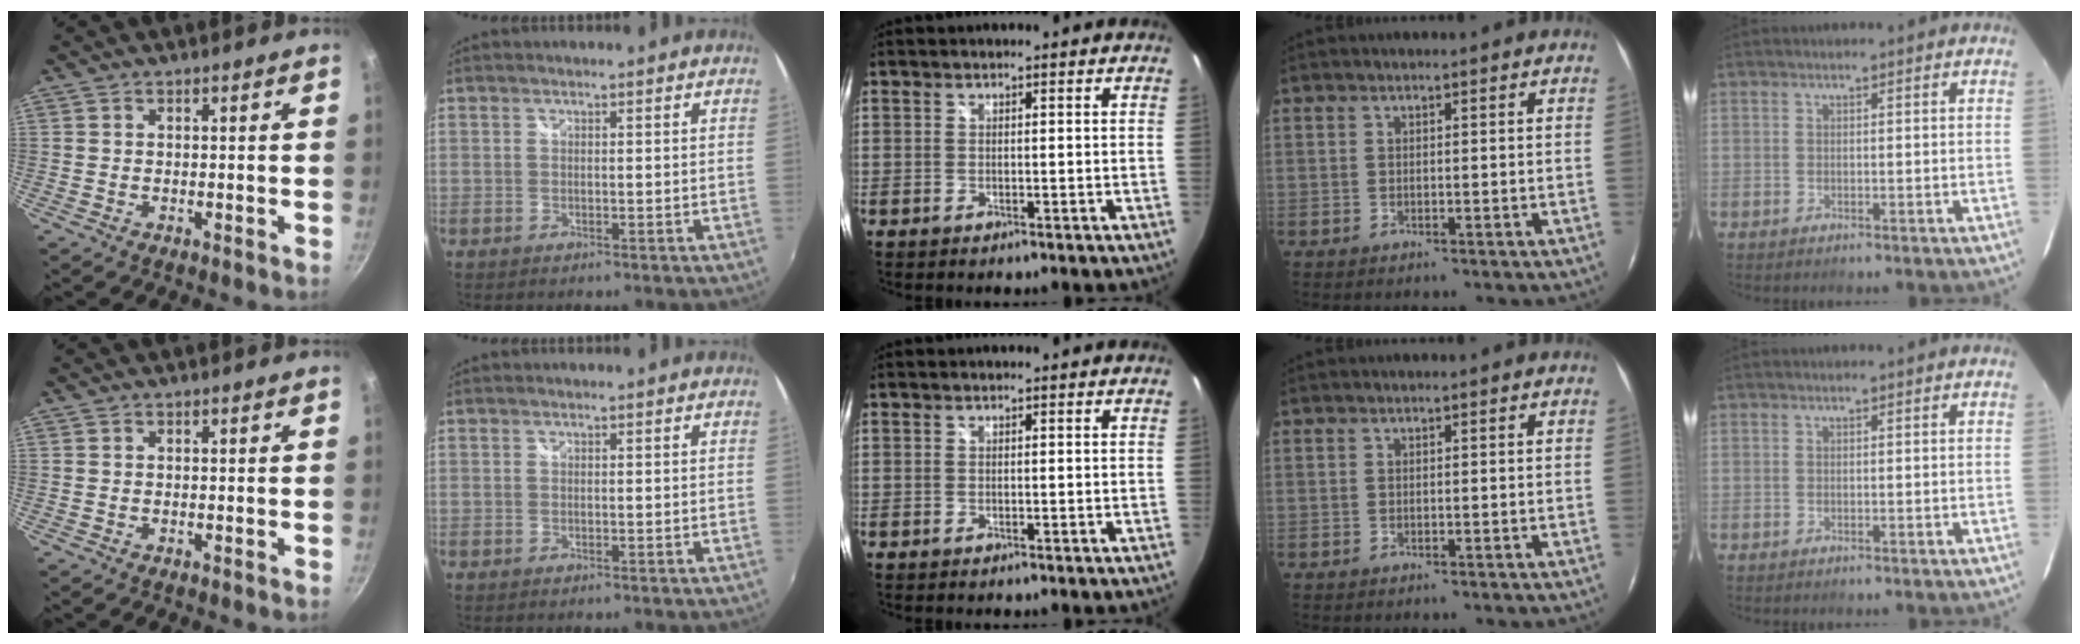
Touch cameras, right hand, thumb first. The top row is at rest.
{}